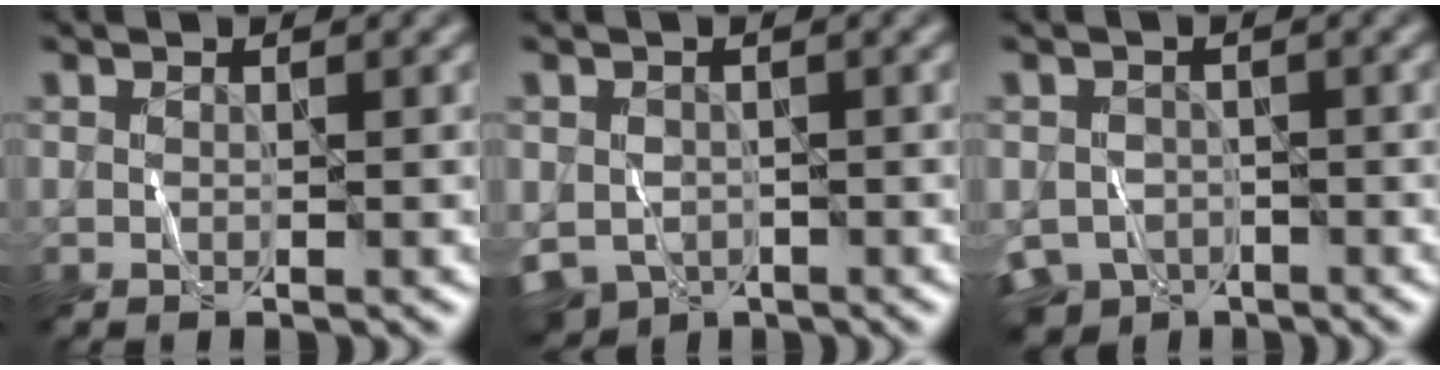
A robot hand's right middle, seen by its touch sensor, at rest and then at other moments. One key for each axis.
{"total": 3.9, "fx": -1.9, "fy": 2.8, "fz": 2.0, "tx": -0.041, "ty": -0.014, "tz": -0.034}
{"total": 4.9, "fx": -3.2, "fy": 3.2, "fz": 1.9, "tx": -0.034, "ty": -0.018, "tz": -0.061}